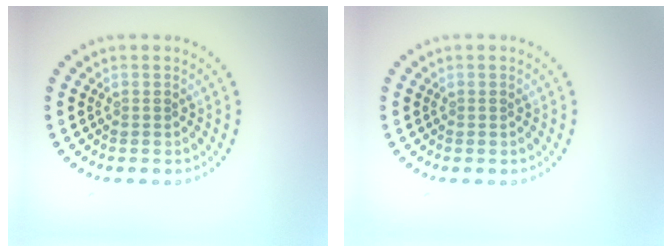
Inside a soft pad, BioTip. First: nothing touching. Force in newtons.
{"total": 0.0}